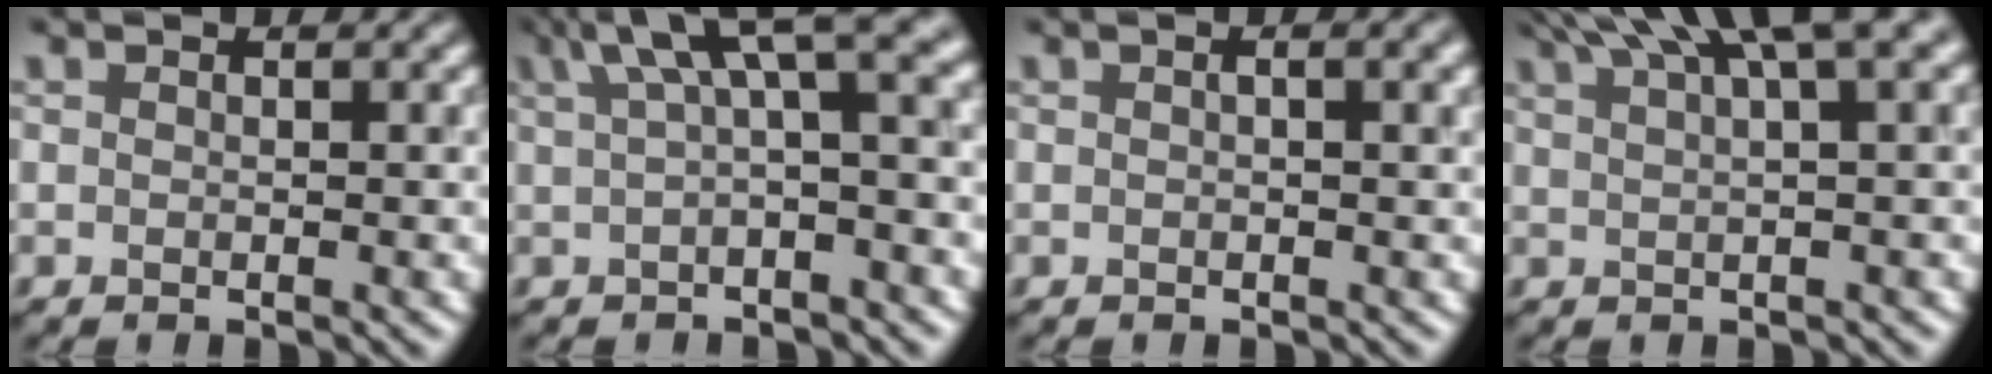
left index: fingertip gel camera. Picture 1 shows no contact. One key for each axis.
{"total": 6.3, "fx": 2.8, "fy": 1.4, "fz": 5.5, "tx": -0.065, "ty": 0.026, "tz": 0.041}
{"total": 3.6, "fx": 1.2, "fy": 1.5, "fz": 3.1, "tx": -0.025, "ty": 0.015, "tz": -0.008}
{"total": 7.9, "fx": 5.3, "fy": 1.4, "fz": 5.7, "tx": -0.060, "ty": 0.030, "tz": 0.069}